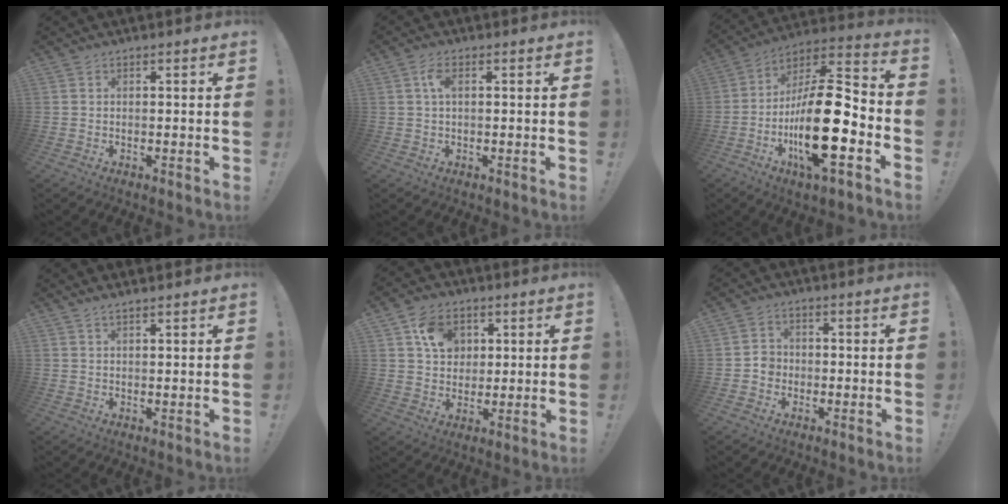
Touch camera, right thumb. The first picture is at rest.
{"total": 3.5, "force": [0.9, 1.6, 3.0], "torque": [-0.054, 0.004, 0.012]}
{"total": 23.3, "force": [-6.6, 7.1, 21.2], "torque": [-0.402, 0.026, -0.110]}
{"total": 1.7, "force": [1.6, 0.1, 0.3], "torque": [-0.006, -0.006, 0.029]}
{"total": 10.2, "force": [4.2, 8.1, 4.5], "torque": [-0.068, -0.009, 0.082]}
{"total": 3.8, "force": [-1.5, 3.1, 1.5], "torque": [-0.016, 0.013, -0.028]}